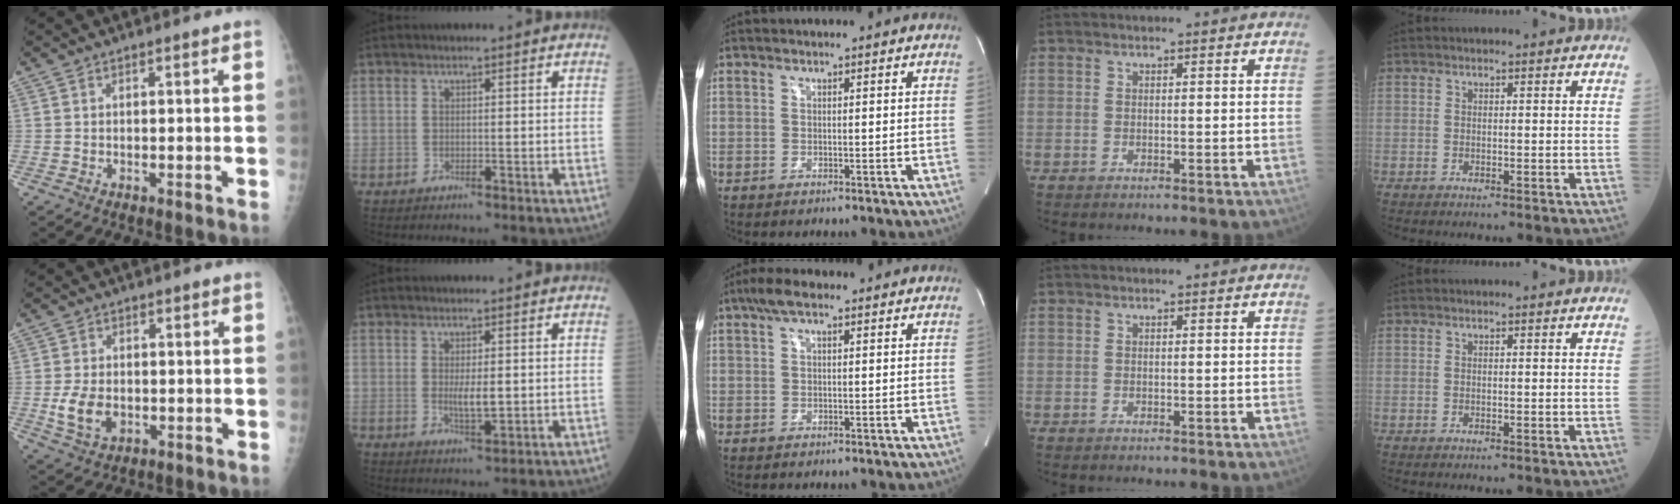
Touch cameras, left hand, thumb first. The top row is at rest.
{"thumb": {"total": 6.6, "force": [-1.0, 4.7, 4.5], "torque": [-0.075, -0.005, -0.011]}, "index": {"total": 3.3, "force": [0.0, 1.1, 3.2], "torque": [-0.062, -0.011, 0.006]}, "middle": {"total": 4.1, "force": [2.4, 1.3, 3.0], "torque": [-0.064, 0.023, 0.044]}}